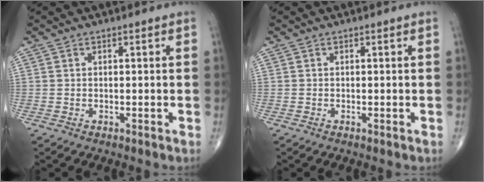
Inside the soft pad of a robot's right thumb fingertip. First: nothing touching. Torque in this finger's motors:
{"motor_torque": [0.19, 1.24, 0.36, 0.18, 0.00]}